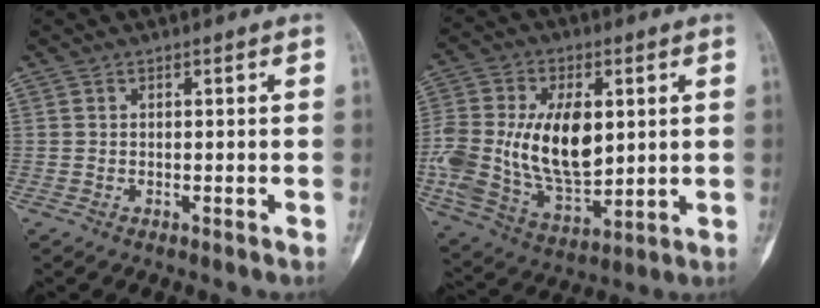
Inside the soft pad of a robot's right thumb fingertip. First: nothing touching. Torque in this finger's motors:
{"motor_torque": [-0.14, 2.92, 1.70, 0.06, 0.23]}